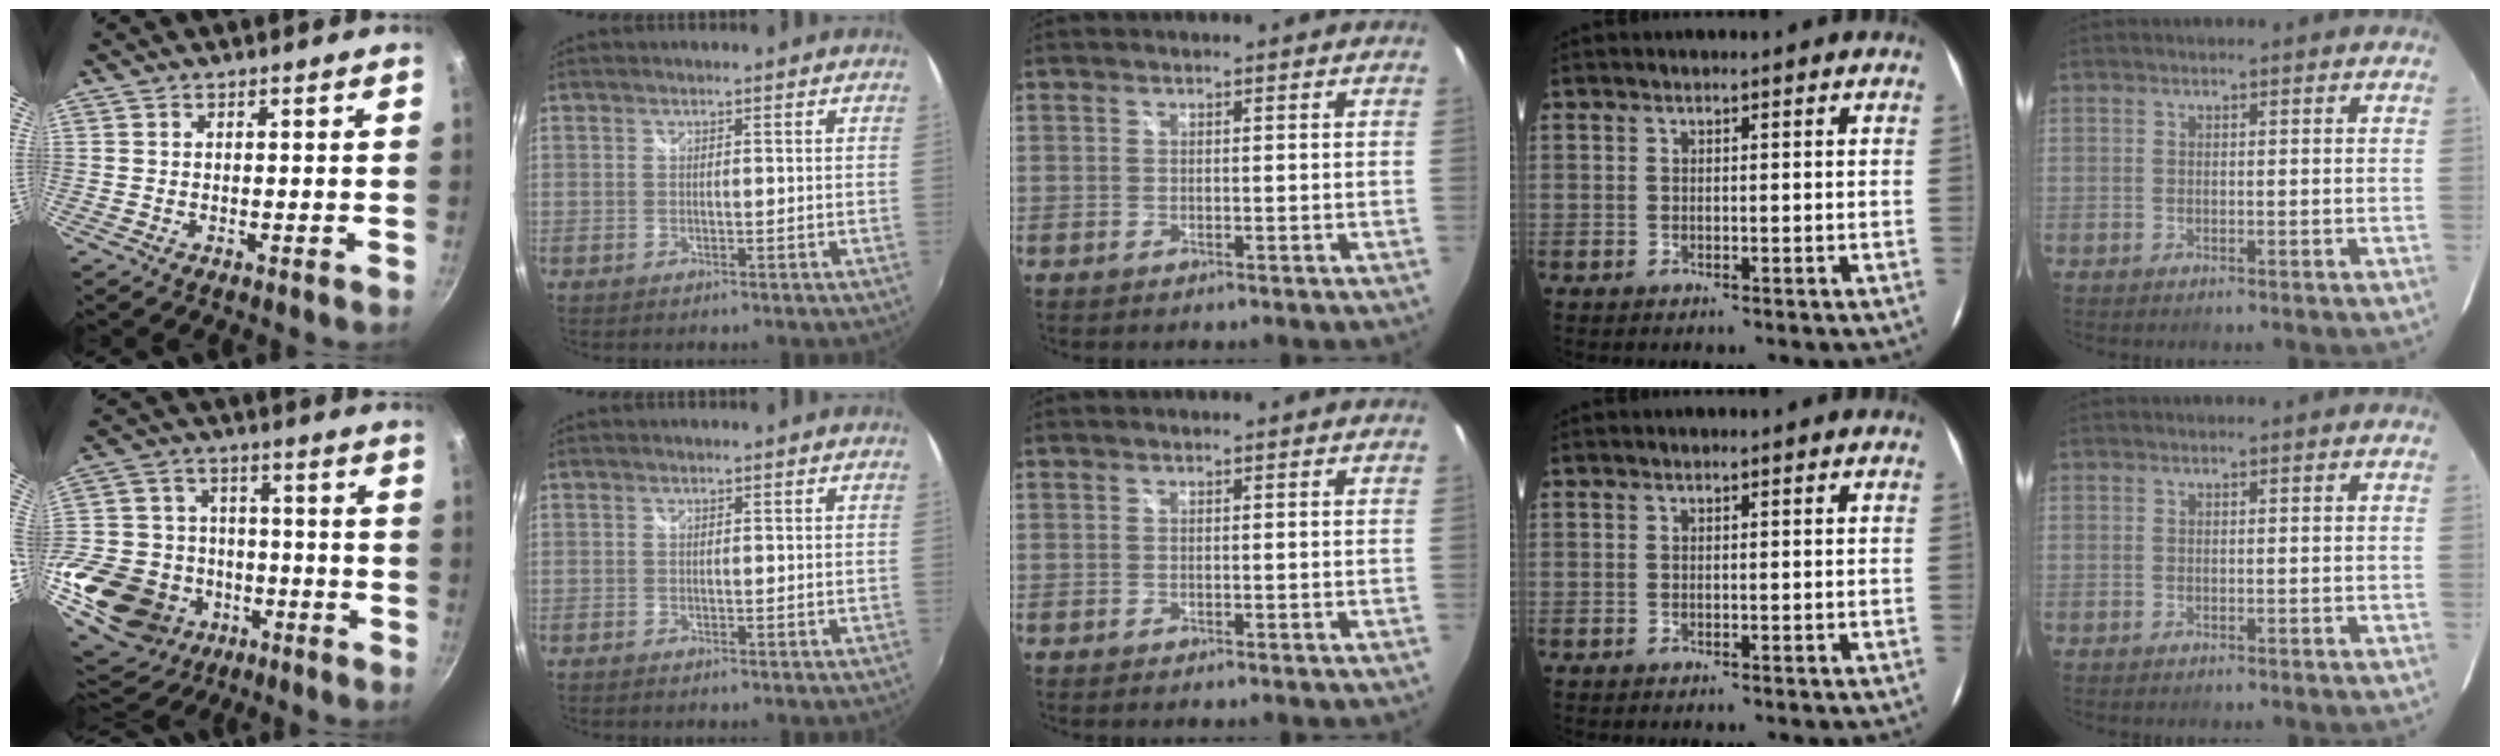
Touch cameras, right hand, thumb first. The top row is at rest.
{"thumb": {"total": 23.8, "force": [-9.4, 19.1, 10.6], "torque": [-0.209, 0.049, -0.144]}}